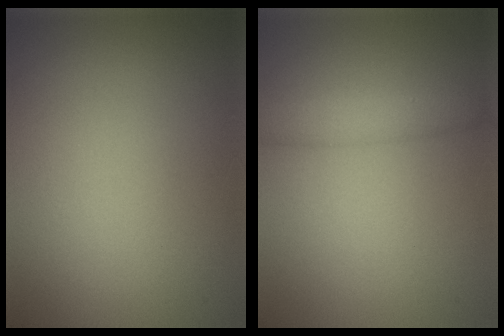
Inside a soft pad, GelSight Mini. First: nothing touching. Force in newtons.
{"total": 2.2, "press": 2.2, "slide": 0.1}